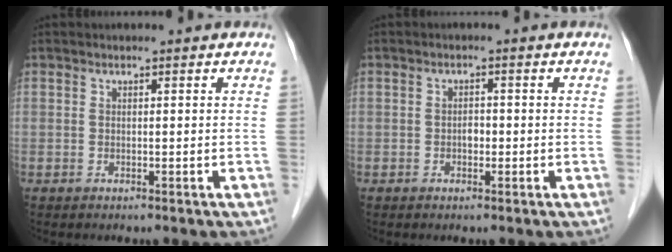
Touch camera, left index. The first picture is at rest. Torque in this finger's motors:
{"motor_torque": [-0.10, 0.15, -0.01, 0.00]}